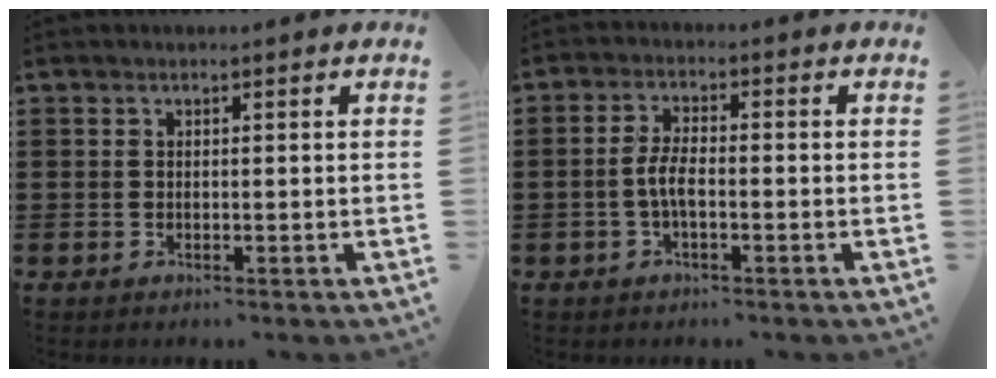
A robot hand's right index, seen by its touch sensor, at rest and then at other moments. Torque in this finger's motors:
{"motor_torque": [1.14, 0.99, 0.26, 0.10]}